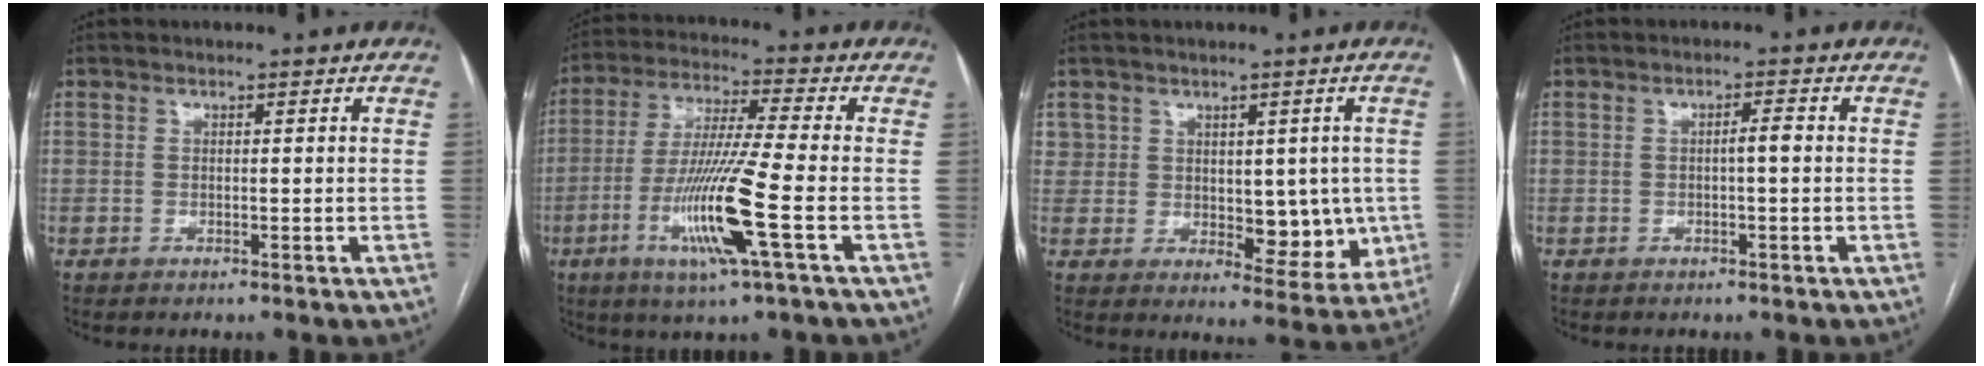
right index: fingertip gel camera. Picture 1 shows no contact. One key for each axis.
{"total": 13.3, "fx": -4.3, "fy": -0.9, "fz": 12.5, "tx": -0.254, "ty": -0.019, "tz": -0.085}
{"total": 7.9, "fx": 0.9, "fy": 5.9, "fz": 5.2, "tx": -0.047, "ty": 0.006, "tz": 0.034}
{"total": 1.7, "fx": -0.2, "fy": 0.2, "fz": 1.7, "tx": -0.026, "ty": 0.004, "tz": -0.001}